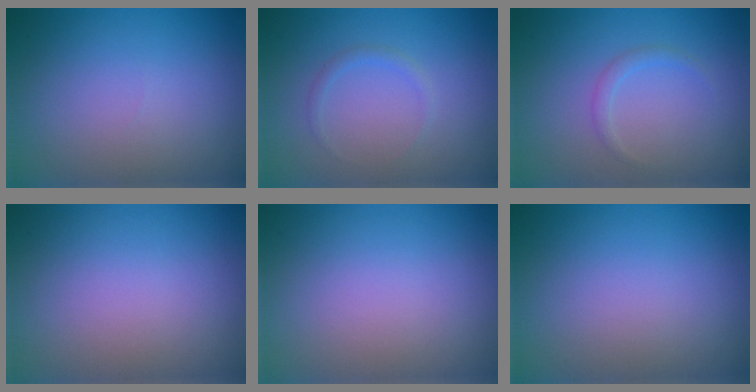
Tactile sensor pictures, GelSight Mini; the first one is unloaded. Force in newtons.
{"total": 0.9, "press": 0.9, "slide": 0.0}
{"total": 1.0, "press": 1.0, "slide": 0.0}
{"total": 0.0}
{"total": 0.0}
{"total": 0.0}